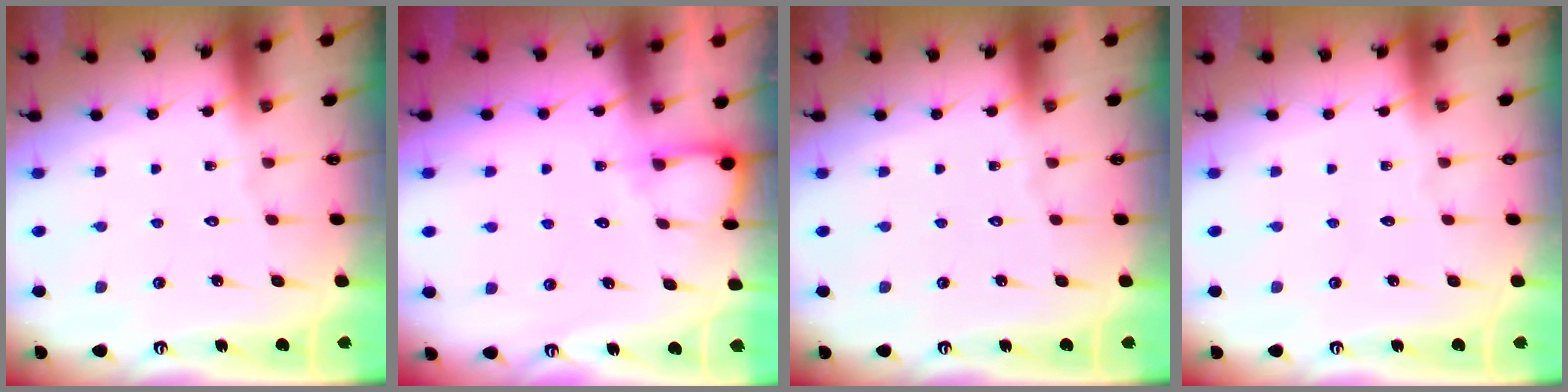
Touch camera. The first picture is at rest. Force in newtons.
{"total": 4.2, "press": 4.2, "slide": 0.2}
{"total": 0.0}
{"total": 0.0}